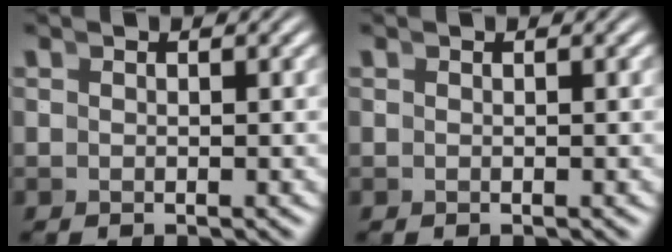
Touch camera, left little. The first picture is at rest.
{"total": 0.0}